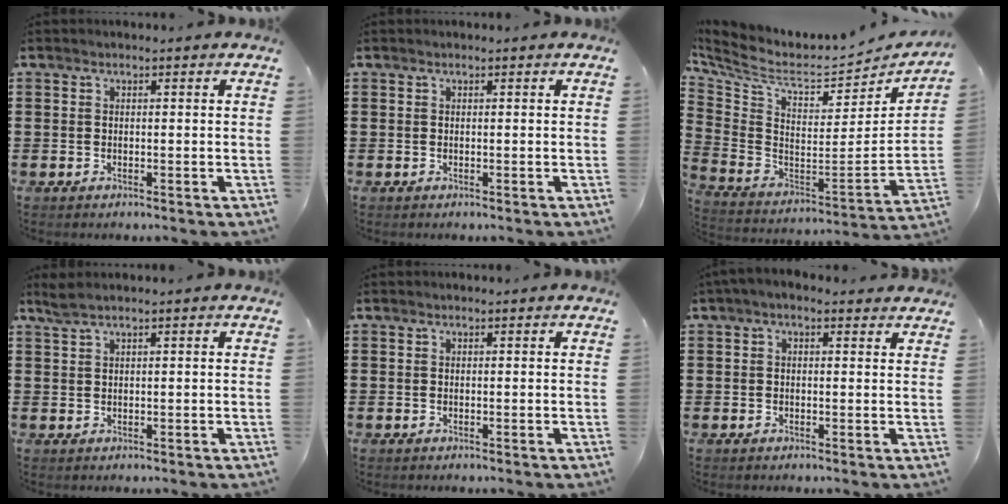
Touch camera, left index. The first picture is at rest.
{"total": 0.0}
{"total": 6.1, "force": [5.1, 1.7, 2.9], "torque": [-0.088, -0.059, 0.082]}
{"total": 1.6, "force": [1.2, 0.0, 1.1], "torque": [-0.024, -0.001, 0.022]}
{"total": 0.0}
{"total": 1.7, "force": [0.6, 0.9, 1.2], "torque": [-0.026, 0.007, 0.010]}